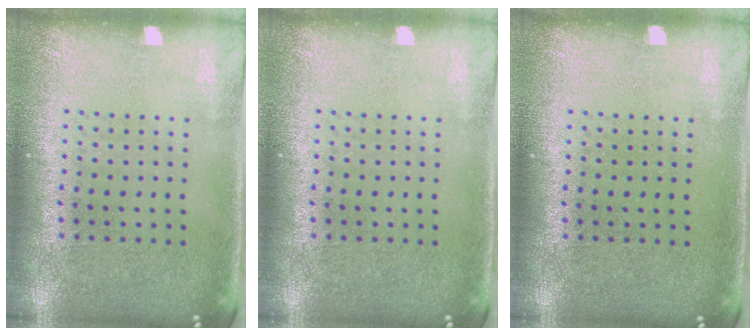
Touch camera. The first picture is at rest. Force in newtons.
{"total": 0.0}
{"total": 0.0}